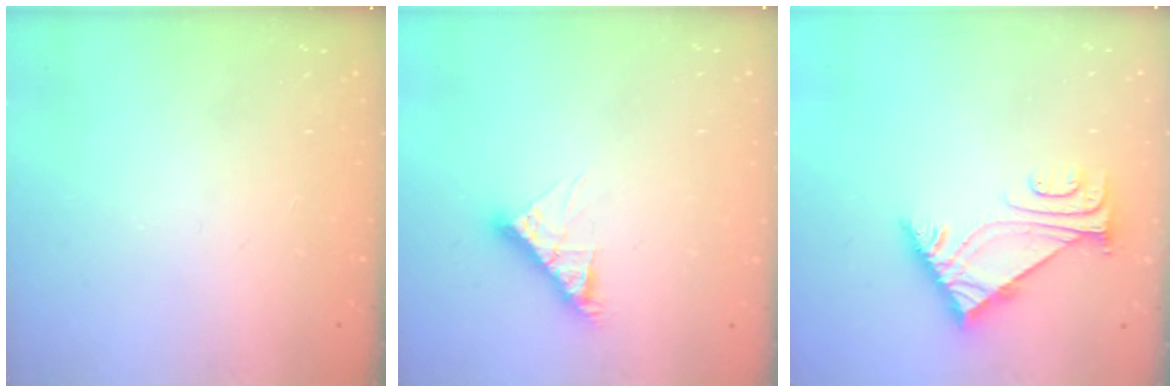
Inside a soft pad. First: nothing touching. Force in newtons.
{"total": 8.3, "press": 8.3, "slide": 0.5}
{"total": 6.1, "press": 6.0, "slide": 1.1}